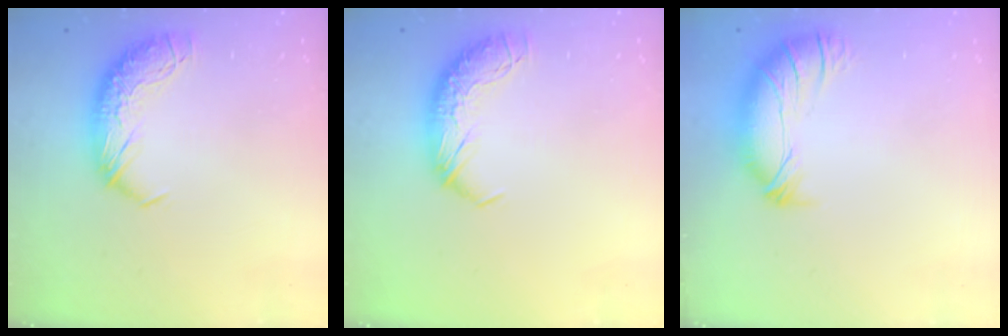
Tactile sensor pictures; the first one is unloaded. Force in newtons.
{"total": 0.0}
{"total": 3.8, "press": 3.3, "slide": 1.9}